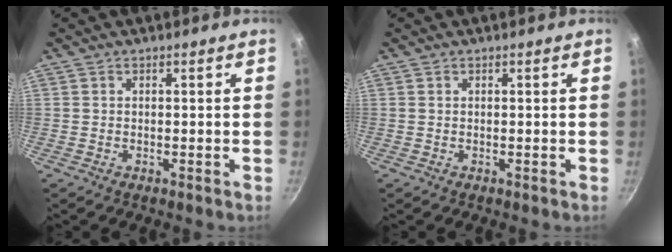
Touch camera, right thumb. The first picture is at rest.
{"total": 0.0}